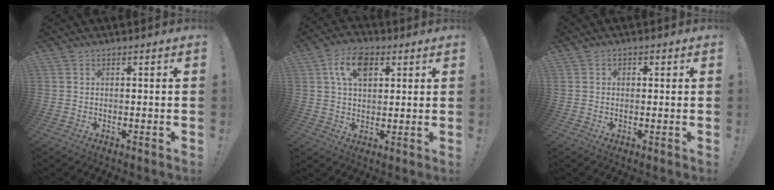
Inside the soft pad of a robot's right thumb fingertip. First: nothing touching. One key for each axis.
{"total": 10.5, "fx": 4.1, "fy": 6.5, "fz": 7.1, "tx": -0.117, "ty": 0.008, "tz": 0.076}
{"total": 1.2, "fx": -0.2, "fy": 1.0, "fz": 0.6, "tx": -0.009, "ty": 0.003, "tz": -0.004}